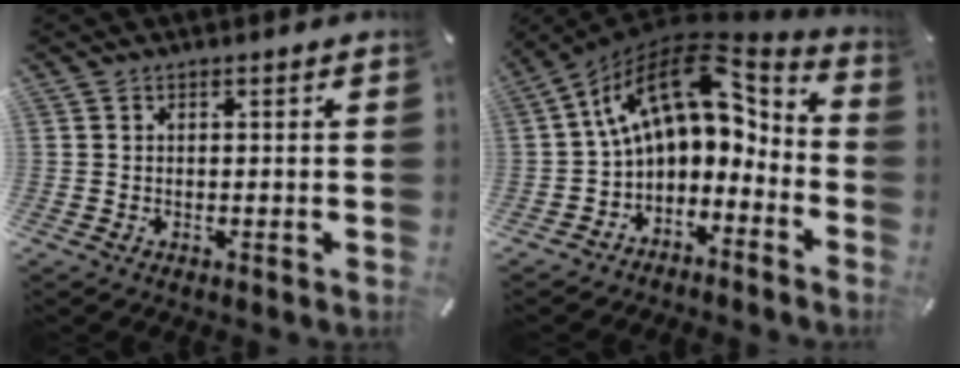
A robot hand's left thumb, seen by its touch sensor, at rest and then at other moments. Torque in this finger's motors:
{"motor_torque": [0.47, 2.84, 1.58, 1.19, 0.69]}